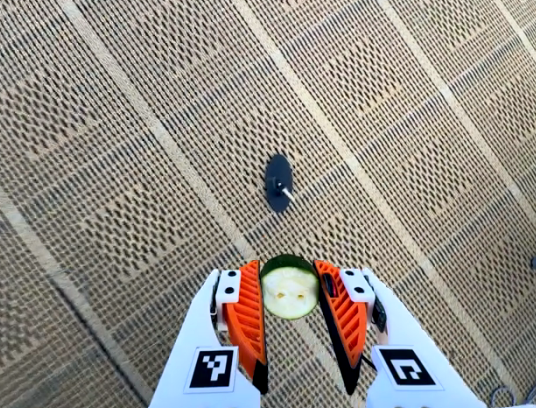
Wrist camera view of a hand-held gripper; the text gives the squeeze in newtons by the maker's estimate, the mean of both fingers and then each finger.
{"total": 8.8, "left": 8.5, "right": 9.0}